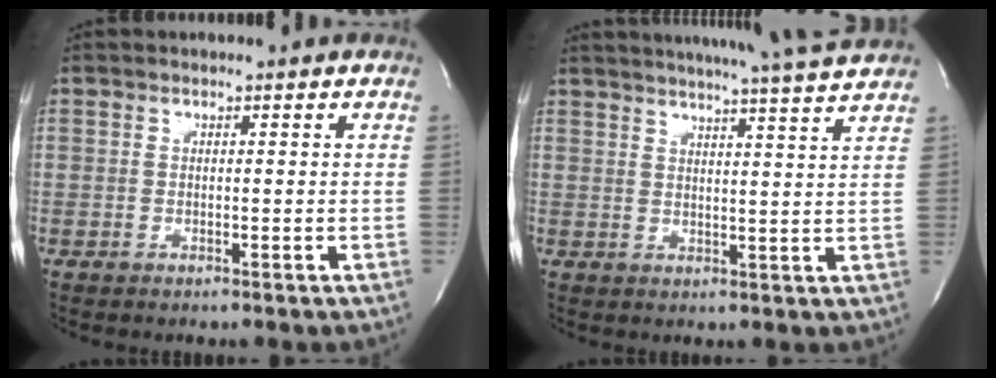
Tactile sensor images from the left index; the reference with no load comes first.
{"total": 16.1, "force": [14.6, -1.1, 6.6], "torque": [-0.114, -0.022, 0.187]}